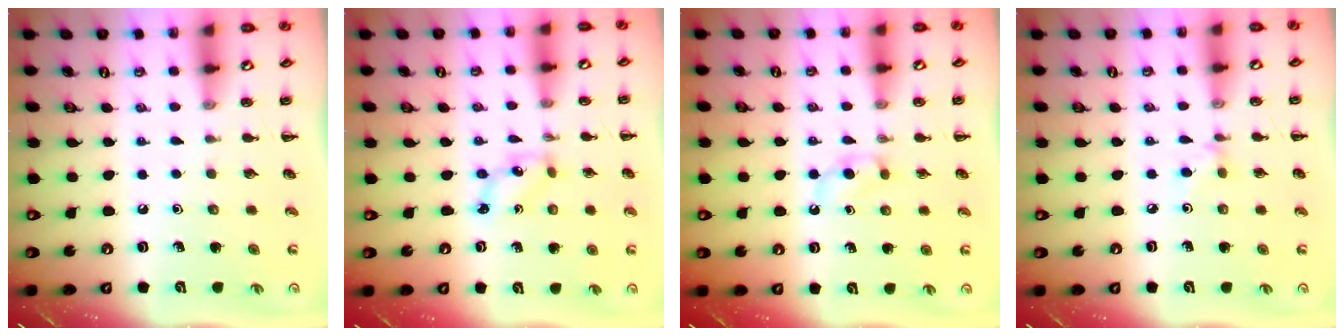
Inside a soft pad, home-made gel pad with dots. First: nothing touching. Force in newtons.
{"total": 2.1, "press": 2.0, "slide": 0.4}
{"total": 3.2, "press": 2.9, "slide": 1.4}
{"total": 3.0, "press": 2.9, "slide": 1.0}